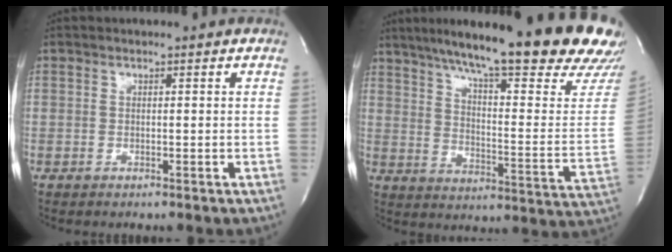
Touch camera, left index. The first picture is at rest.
{"total": 29.8, "force": [23.9, 3.0, 17.5], "torque": [-0.226, -0.061, 0.309]}